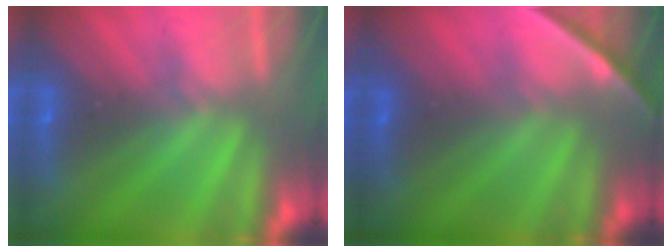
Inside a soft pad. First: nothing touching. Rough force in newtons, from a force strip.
{"total": 1.9}